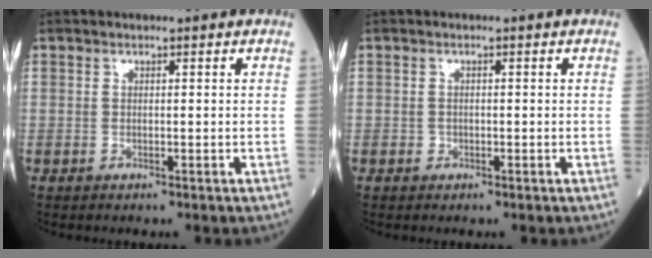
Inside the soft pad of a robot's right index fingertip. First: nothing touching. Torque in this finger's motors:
{"motor_torque": [0.16, -0.09, 0.05, -0.01]}